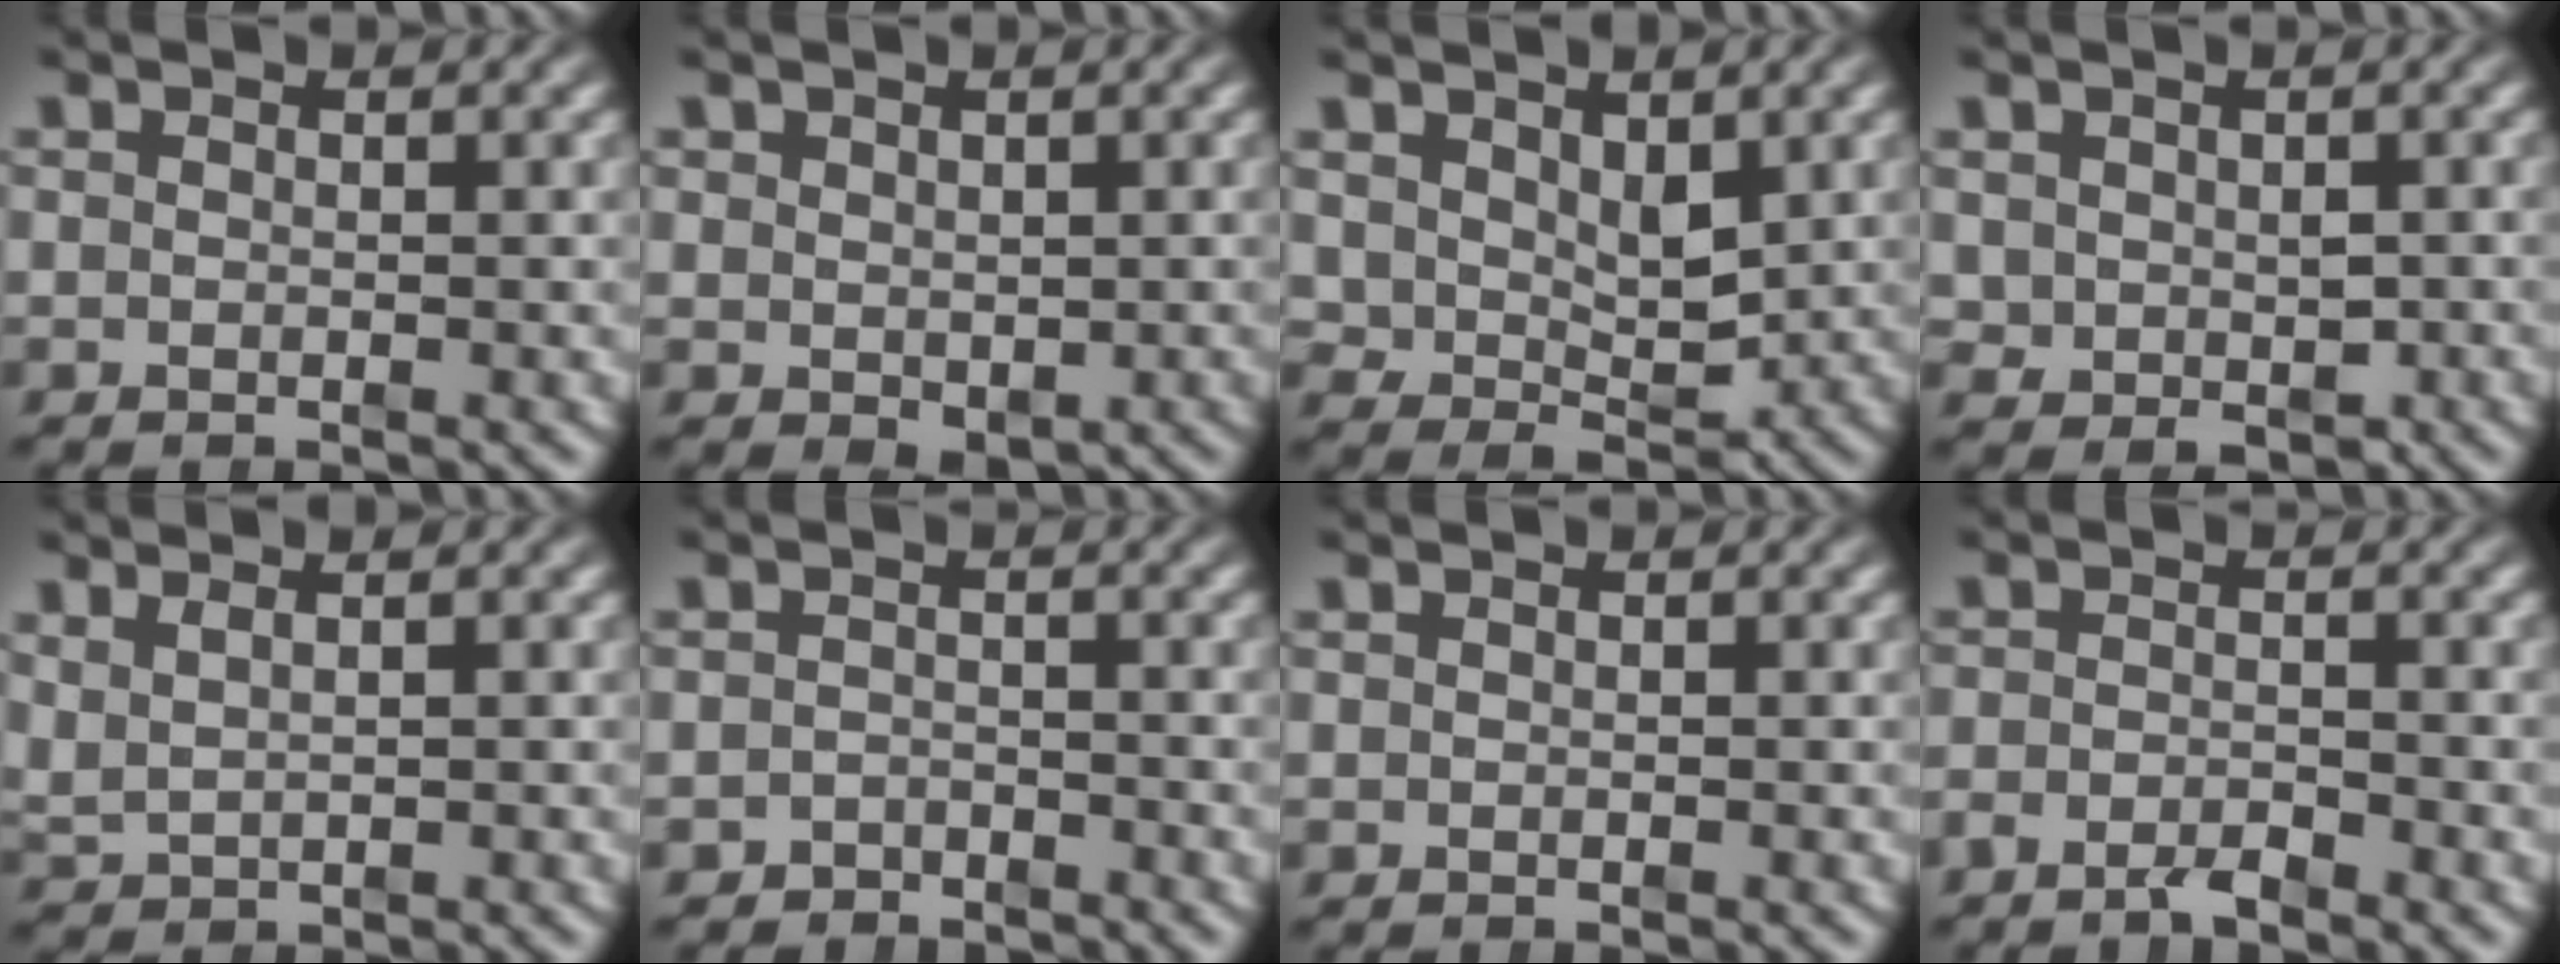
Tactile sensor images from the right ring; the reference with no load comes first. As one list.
[{"total": 2.0, "force": [-0.1, 1.3, 1.6], "torque": [-0.011, -0.018, 0.019]}, {"total": 3.0, "force": [1.2, 1.8, 2.1], "torque": [-0.026, -0.025, 0.037]}, {"total": 2.4, "force": [-0.2, 1.9, 1.5], "torque": [-0.031, -0.025, 0.019]}, {"total": 1.7, "force": [0.9, 1.1, 0.9], "torque": [-0.028, -0.003, 0.028]}, {"total": 2.8, "force": [-2.8, 0.1, -0.5], "torque": [0.019, -0.014, -0.041]}, {"total": 0.0}, {"total": 2.1, "force": [-2.0, 0.2, 0.6], "torque": [-0.002, -0.003, -0.037]}]